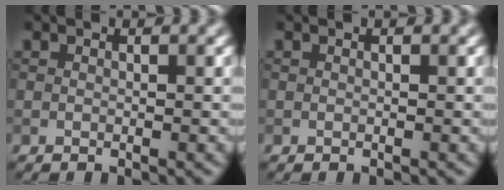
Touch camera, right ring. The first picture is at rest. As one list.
[{"total": 0.0}]